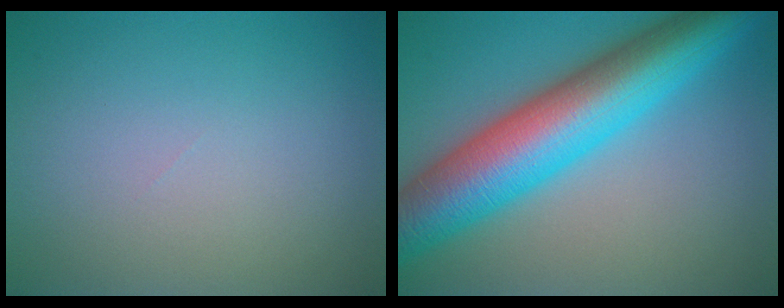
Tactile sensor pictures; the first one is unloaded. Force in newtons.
{"total": 12.3, "press": 12.3, "slide": 0.2}